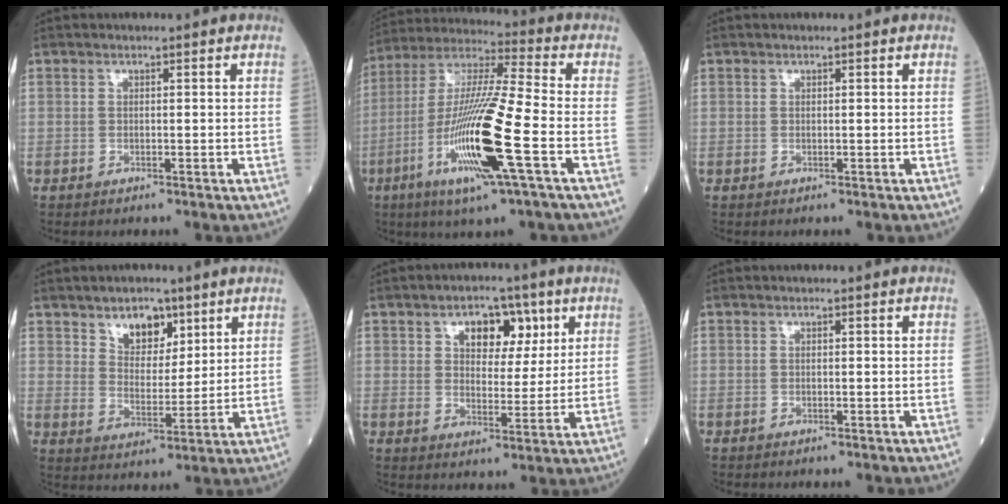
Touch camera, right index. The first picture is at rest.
{"total": 18.0, "force": [-6.0, 0.3, 17.0], "torque": [-0.350, -0.021, -0.117]}
{"total": 0.0}
{"total": 6.8, "force": [4.3, 3.7, 3.7], "torque": [-0.059, 0.000, 0.076]}
{"total": 7.6, "force": [3.6, 4.2, 5.2], "torque": [-0.071, 0.015, 0.057]}
{"total": 0.0}